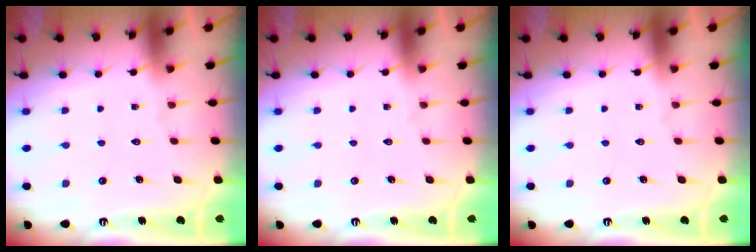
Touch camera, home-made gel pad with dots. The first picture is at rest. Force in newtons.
{"total": 0.0}
{"total": 0.0}